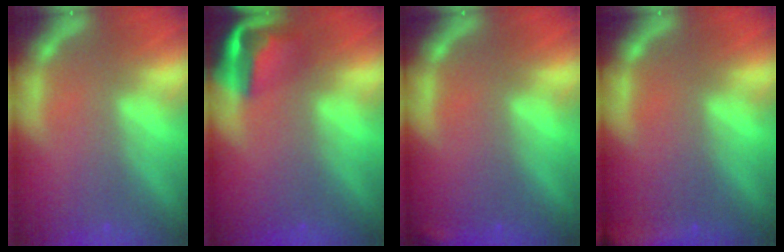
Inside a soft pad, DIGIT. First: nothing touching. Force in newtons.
{"total": 5.5}
{"total": 0.9}
{"total": 8.0}